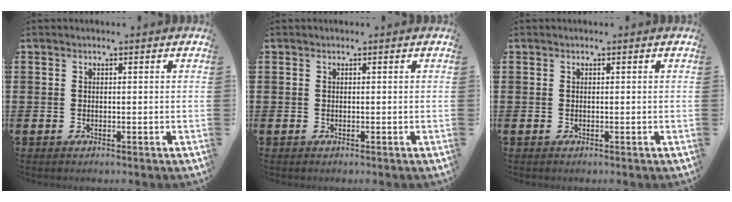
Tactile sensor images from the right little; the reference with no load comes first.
{"total": 0.0}
{"total": 0.0}